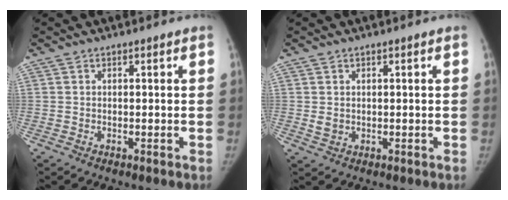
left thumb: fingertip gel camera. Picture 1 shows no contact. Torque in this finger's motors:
{"motor_torque": [0.04, 0.16, 0.51, -0.33, 0.03]}